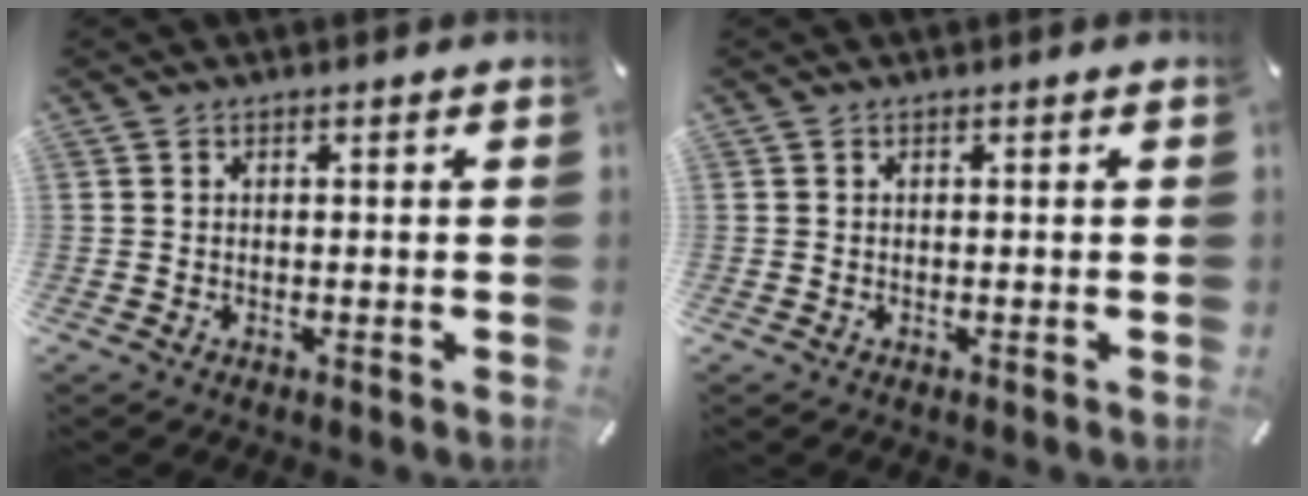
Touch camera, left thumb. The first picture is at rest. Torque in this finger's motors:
{"motor_torque": [0.00, 0.00, -0.12, 0.14, 0.00]}